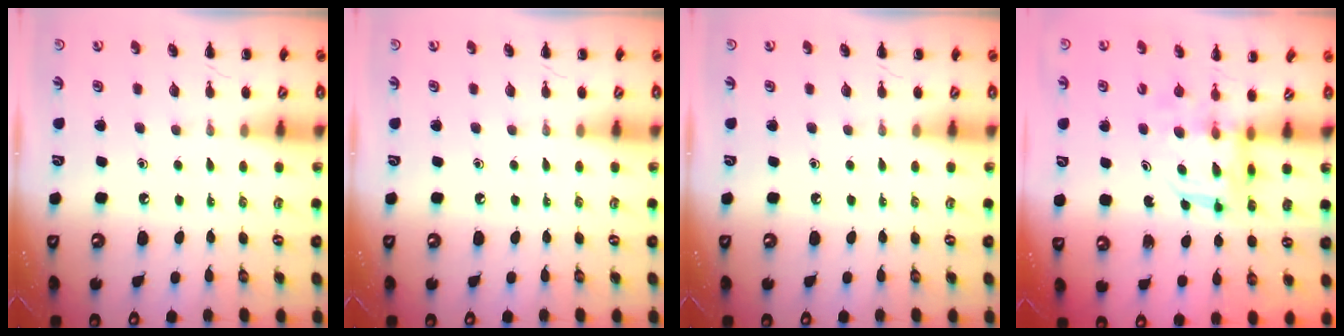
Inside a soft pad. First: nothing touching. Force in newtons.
{"total": 0.0}
{"total": 0.0}
{"total": 3.2, "press": 3.2, "slide": 0.2}